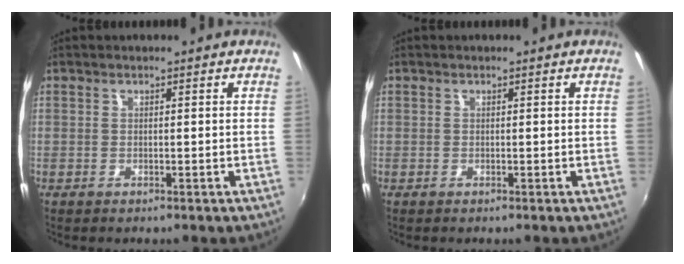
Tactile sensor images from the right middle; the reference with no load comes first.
{"total": 0.0}